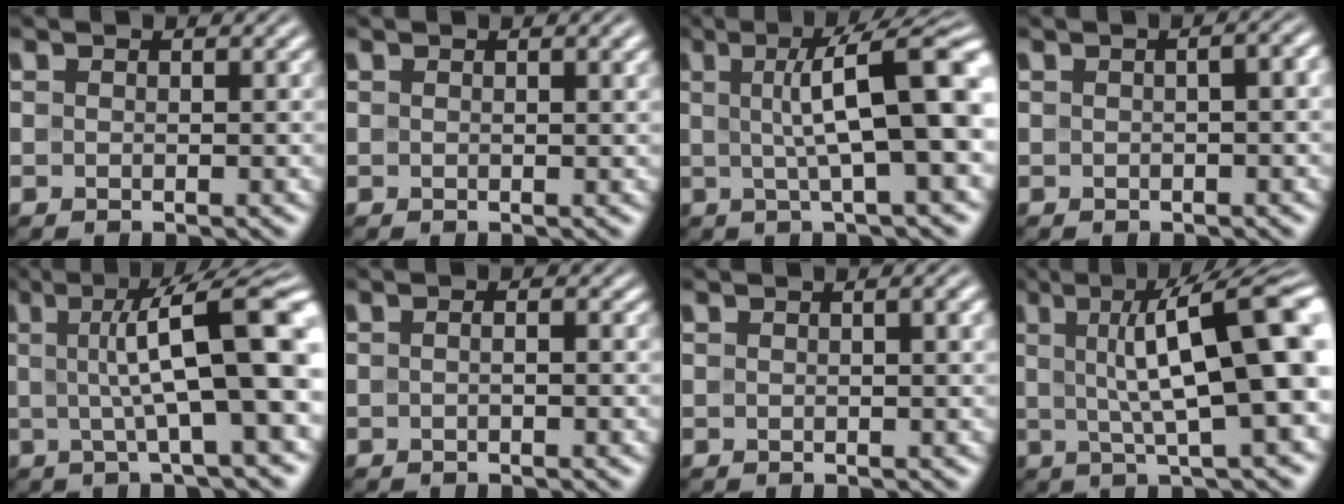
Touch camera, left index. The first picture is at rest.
{"total": 1.4, "force": [0.8, 0.5, 1.1], "torque": [-0.011, 0.000, 0.015]}
{"total": 10.0, "force": [1.5, 2.1, 9.6], "torque": [-0.135, 0.012, 0.019]}
{"total": 4.9, "force": [1.5, 2.4, 4.0], "torque": [-0.032, 0.025, 0.003]}
{"total": 10.9, "force": [1.1, 2.4, 10.6], "torque": [-0.147, 0.015, 0.011]}
{"total": 1.9, "force": [0.5, 1.1, 1.4], "torque": [-0.010, 0.018, -0.016]}
{"total": 2.3, "force": [1.0, 0.9, 1.9], "torque": [-0.016, 0.003, 0.009]}
{"total": 11.2, "force": [1.8, 2.6, 10.7], "torque": [-0.156, 0.013, 0.026]}